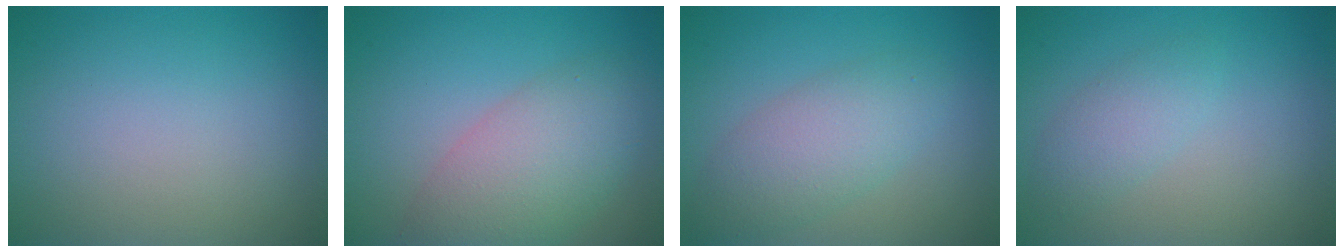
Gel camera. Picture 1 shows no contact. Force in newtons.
{"total": 6.2, "press": 6.2, "slide": 0.4}
{"total": 4.2, "press": 4.2, "slide": 0.2}
{"total": 2.2, "press": 2.2, "slide": 0.1}